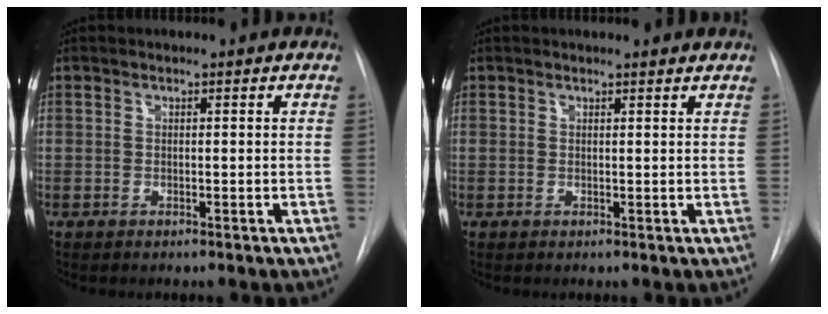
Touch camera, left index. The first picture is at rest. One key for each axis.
{"total": 2.3, "fx": 2.3, "fy": 0.0, "fz": 0.2, "tx": -0.009, "ty": -0.003, "tz": 0.019}